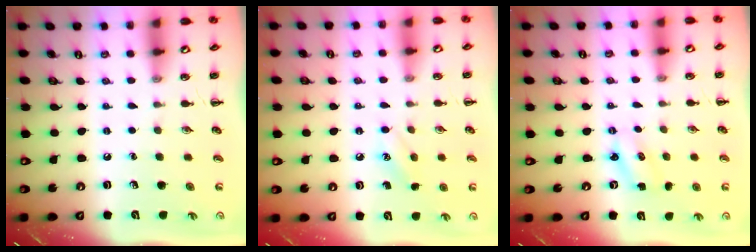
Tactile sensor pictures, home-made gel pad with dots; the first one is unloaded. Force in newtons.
{"total": 9.0, "press": 8.8, "slide": 1.9}
{"total": 2.0, "press": 1.9, "slide": 0.6}